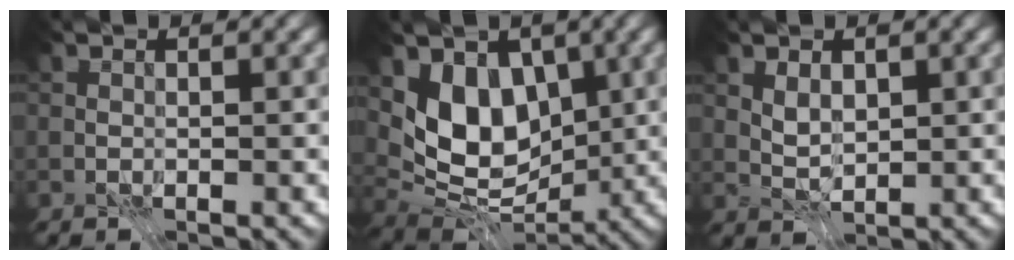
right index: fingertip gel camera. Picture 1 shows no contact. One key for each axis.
{"total": 7.0, "fx": 1.2, "fy": 4.8, "fz": 4.9, "tx": -0.087, "ty": -0.018, "tz": 0.016}
{"total": 1.6, "fx": 0.4, "fy": 1.0, "fz": 1.2, "tx": -0.021, "ty": -0.004, "tz": 0.010}